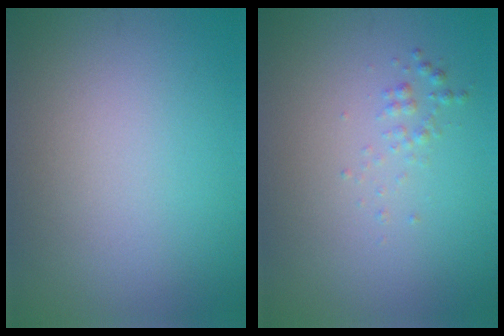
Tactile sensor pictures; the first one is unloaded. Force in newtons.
{"total": 0.9, "press": 0.9, "slide": 0.0}